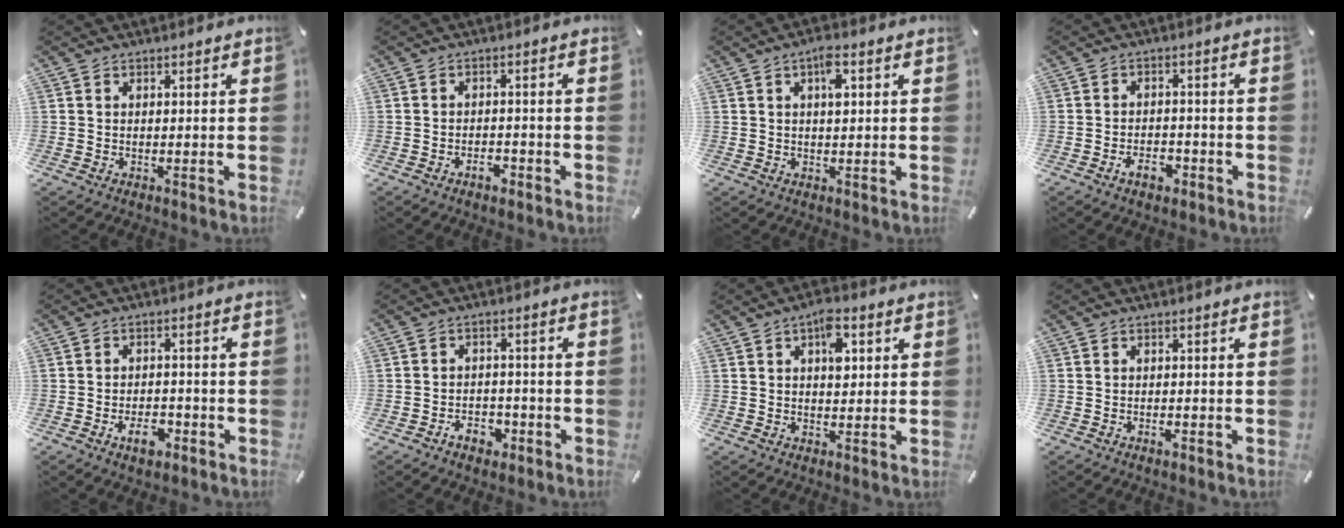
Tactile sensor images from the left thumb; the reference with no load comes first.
{"total": 3.3, "force": [-2.3, 1.6, 1.8], "torque": [-0.028, 0.009, -0.042]}
{"total": 3.8, "force": [1.1, 1.4, 3.3], "torque": [-0.062, 0.005, 0.015]}
{"total": 4.9, "force": [-2.9, 2.9, 2.8], "torque": [-0.048, 0.013, -0.051]}
{"total": 6.0, "force": [-3.0, 3.4, 3.9], "torque": [-0.072, 0.014, -0.054]}
{"total": 4.9, "force": [-2.9, 3.4, 2.0], "torque": [-0.036, 0.013, -0.053]}
{"total": 6.1, "force": [1.9, 3.4, 4.7], "torque": [-0.057, -0.005, 0.023]}
{"total": 1.7, "force": [-0.9, 0.7, 1.2], "torque": [-0.022, 0.002, -0.017]}